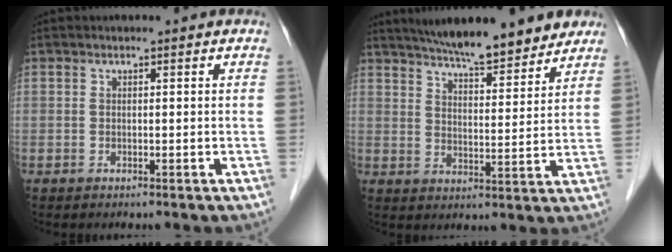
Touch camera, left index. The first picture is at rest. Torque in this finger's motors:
{"motor_torque": [0.05, -0.27, 0.13, 0.05]}